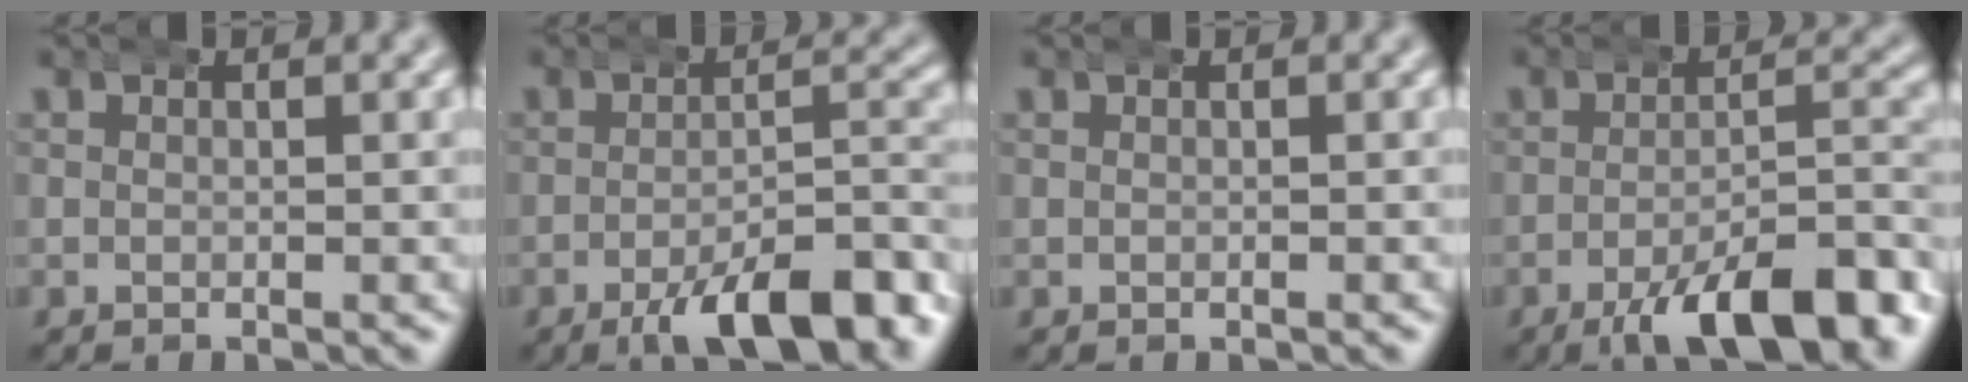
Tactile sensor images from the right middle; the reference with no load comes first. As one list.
[{"total": 8.6, "force": [-5.3, 2.5, 6.3], "torque": [-0.082, -0.011, -0.079]}, {"total": 0.0}, {"total": 9.6, "force": [-6.0, 2.7, 7.0], "torque": [-0.096, -0.014, -0.086]}]